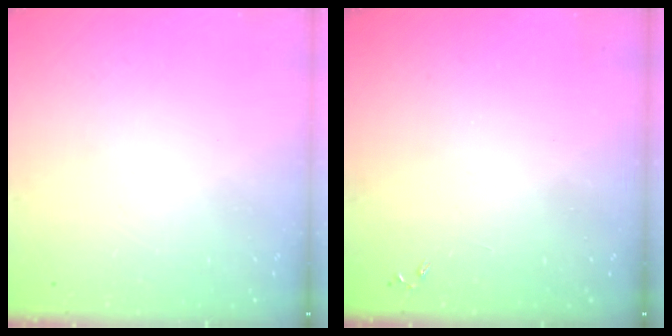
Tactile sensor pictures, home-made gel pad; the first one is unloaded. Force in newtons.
{"total": 0.0}